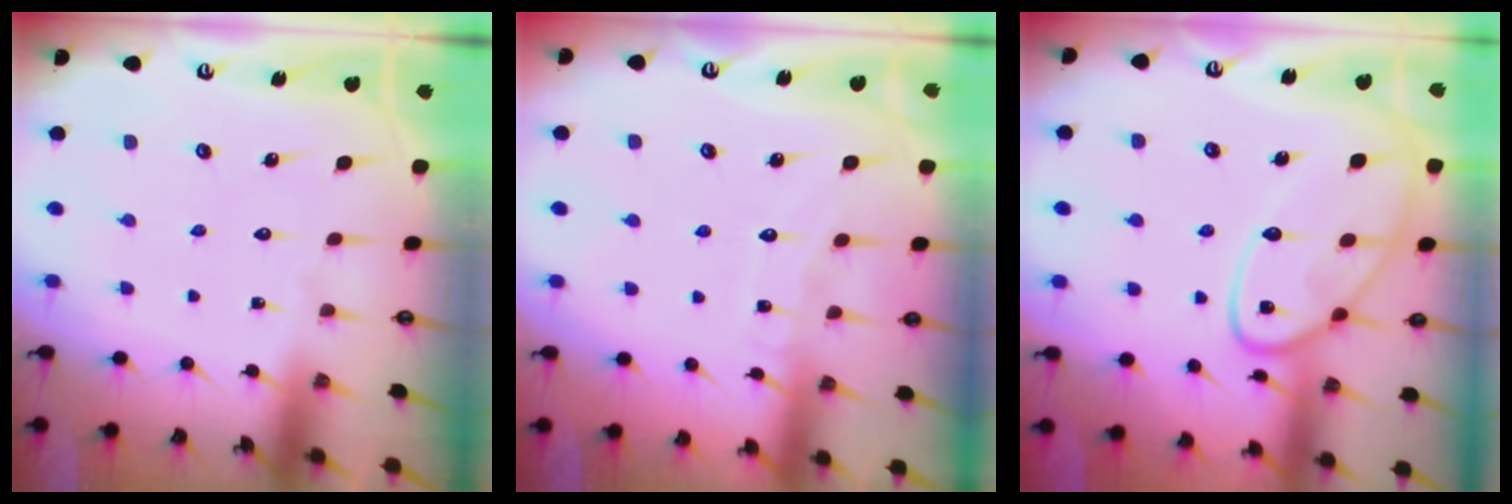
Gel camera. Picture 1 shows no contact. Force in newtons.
{"total": 5.6, "press": 5.6, "slide": 0.5}
{"total": 14.6, "press": 14.6, "slide": 1.3}